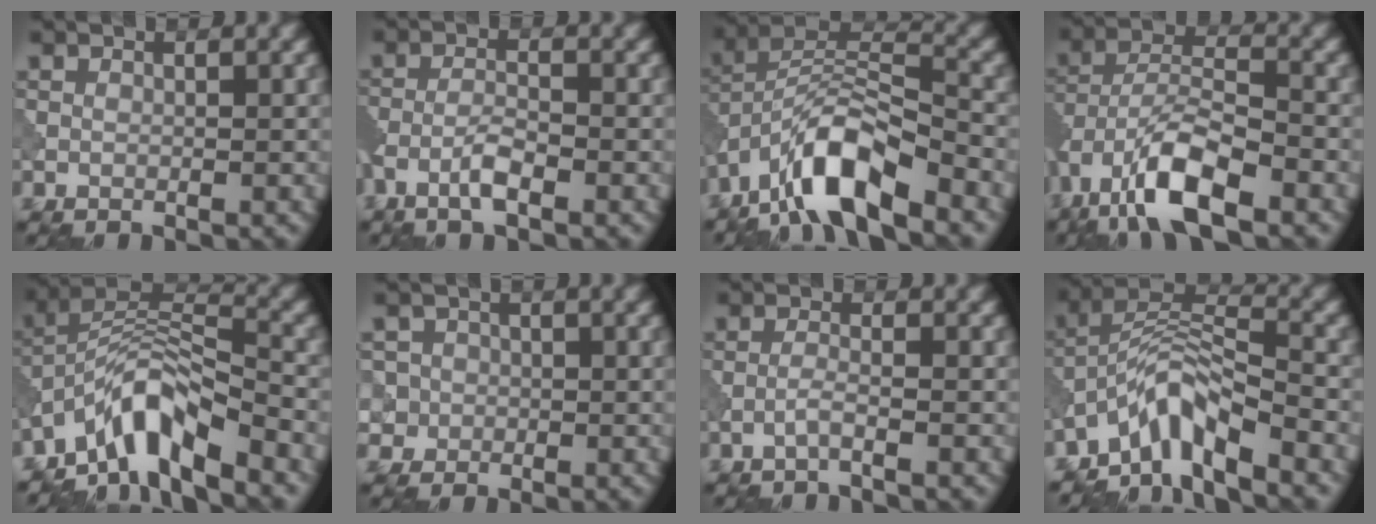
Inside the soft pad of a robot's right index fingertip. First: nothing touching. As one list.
[{"total": 2.5, "force": [-1.5, 0.5, 2.0], "torque": [-0.044, 0.006, -0.036]}, {"total": 9.3, "force": [-6.1, 2.8, 6.4], "torque": [-0.113, 0.012, -0.123]}, {"total": 8.7, "force": [-5.3, 3.1, 6.2], "torque": [-0.113, 0.006, -0.105]}, {"total": 7.2, "force": [-5.3, 1.9, 4.5], "torque": [-0.069, 0.011, -0.106]}, {"total": 3.6, "force": [-0.2, 3.5, 0.8], "torque": [0.002, 0.023, -0.020]}, {"total": 1.4, "force": [-0.9, 0.1, 1.2], "torque": [-0.021, 0.007, -0.026]}, {"total": 6.0, "force": [-4.5, 1.4, 3.7], "torque": [-0.060, 0.012, -0.093]}]